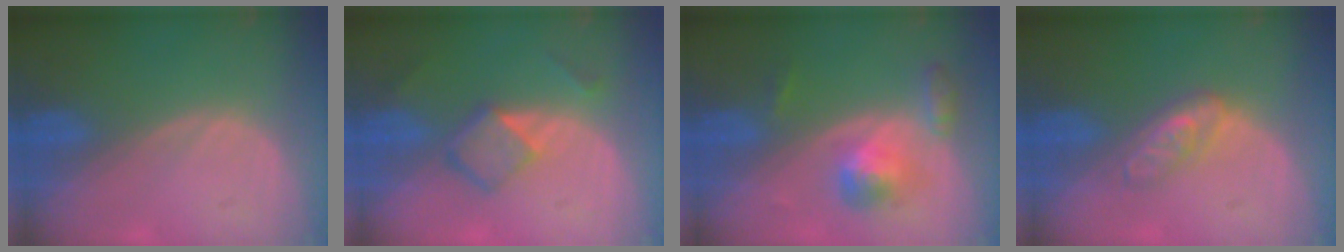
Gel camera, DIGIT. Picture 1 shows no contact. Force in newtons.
{"total": 5.0, "press": 4.6, "slide": 2.0}
{"total": 5.2, "press": 4.9, "slide": 1.7}
{"total": 4.7, "press": 4.2, "slide": 2.2}